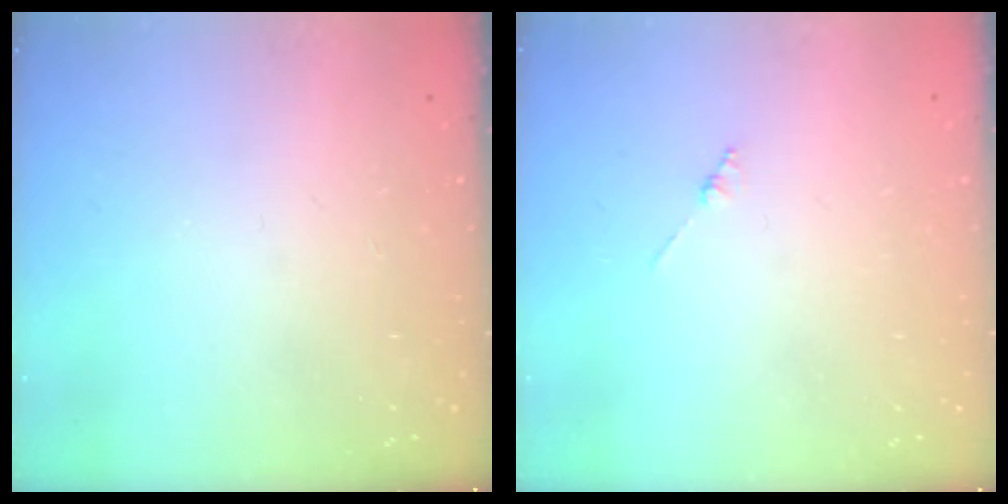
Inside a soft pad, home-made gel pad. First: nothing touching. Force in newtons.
{"total": 1.3, "press": 1.3, "slide": 0.3}